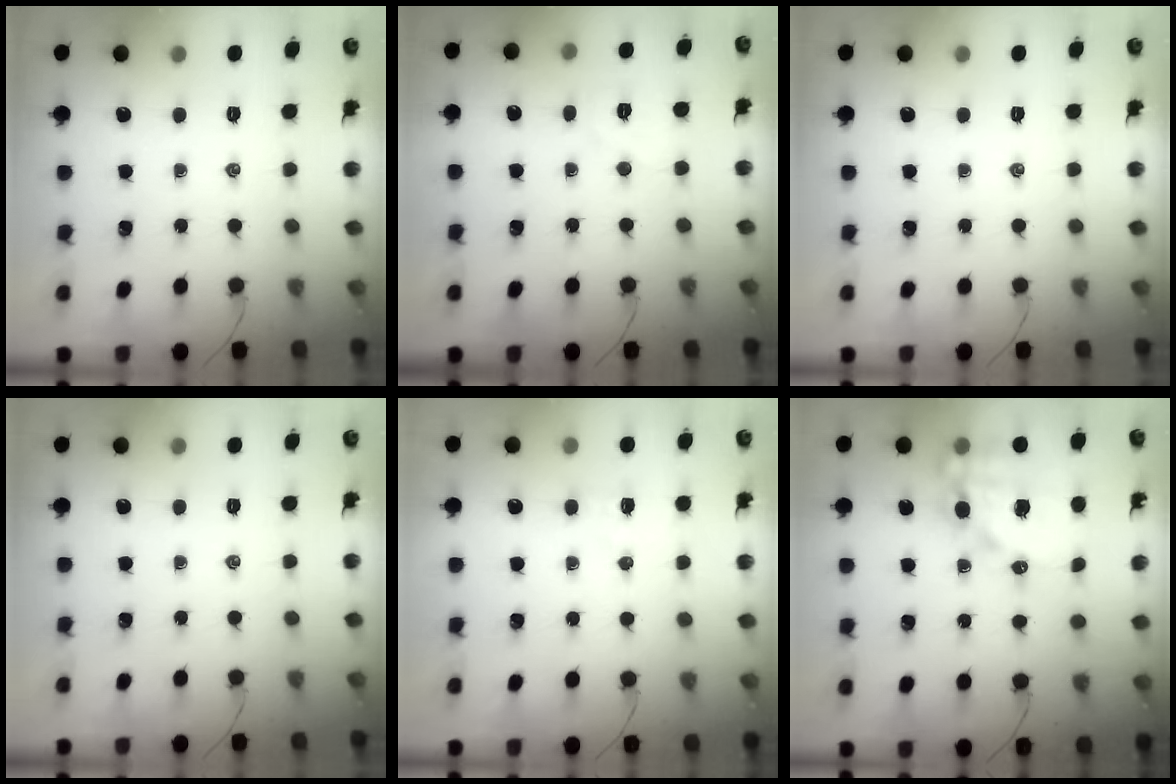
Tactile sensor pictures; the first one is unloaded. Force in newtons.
{"total": 4.0, "press": 3.9, "slide": 0.8}
{"total": 0.0}
{"total": 0.0}
{"total": 3.3, "press": 3.2, "slide": 0.9}
{"total": 14.5, "press": 14.2, "slide": 2.8}